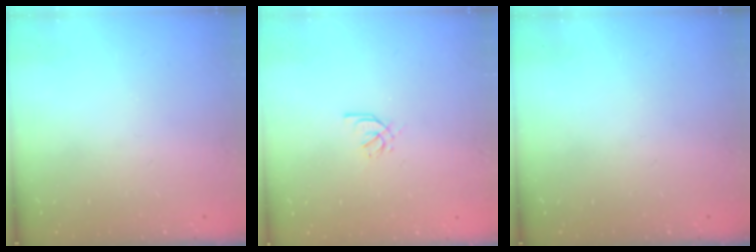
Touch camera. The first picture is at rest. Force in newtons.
{"total": 2.6, "press": 2.5, "slide": 0.7}
{"total": 0.0}